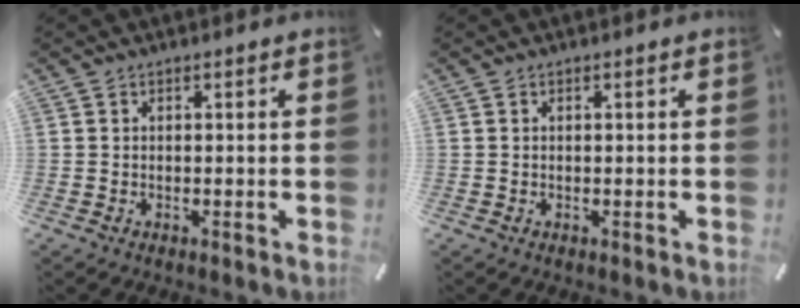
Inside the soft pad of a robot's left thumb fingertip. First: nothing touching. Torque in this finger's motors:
{"motor_torque": [0.04, 0.11, -0.05, 0.00, -0.03]}